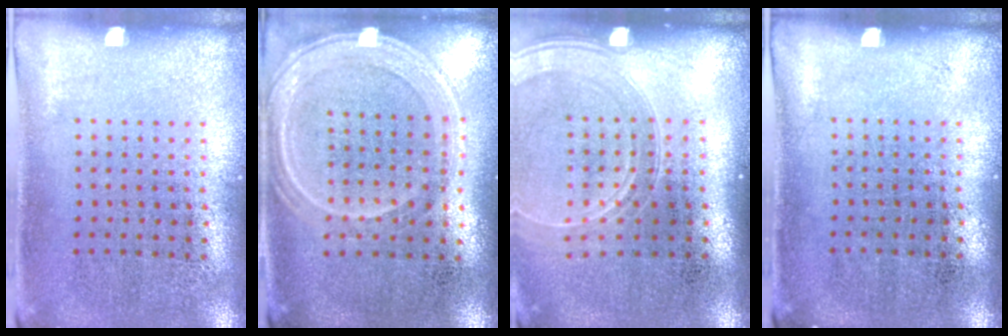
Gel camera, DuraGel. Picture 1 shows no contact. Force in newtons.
{"total": 1.2, "press": 1.2, "slide": 0.2}
{"total": 1.7, "press": 1.6, "slide": 0.6}
{"total": 0.0}